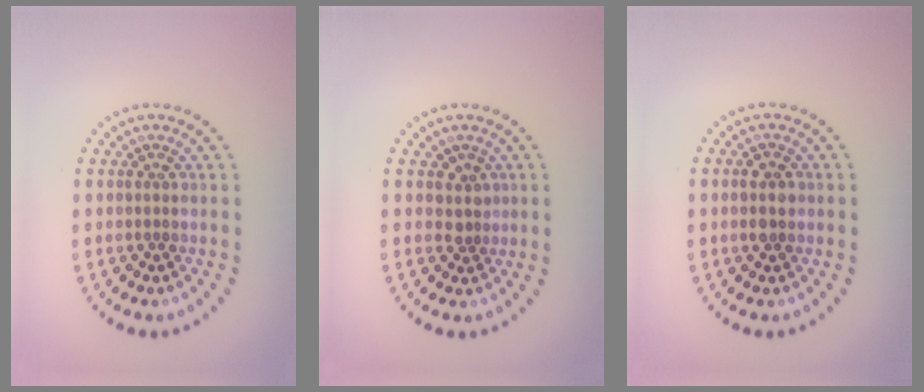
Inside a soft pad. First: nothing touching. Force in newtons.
{"total": 1.5, "press": 1.2, "slide": 1.0}
{"total": 2.5, "press": 2.5, "slide": 0.1}